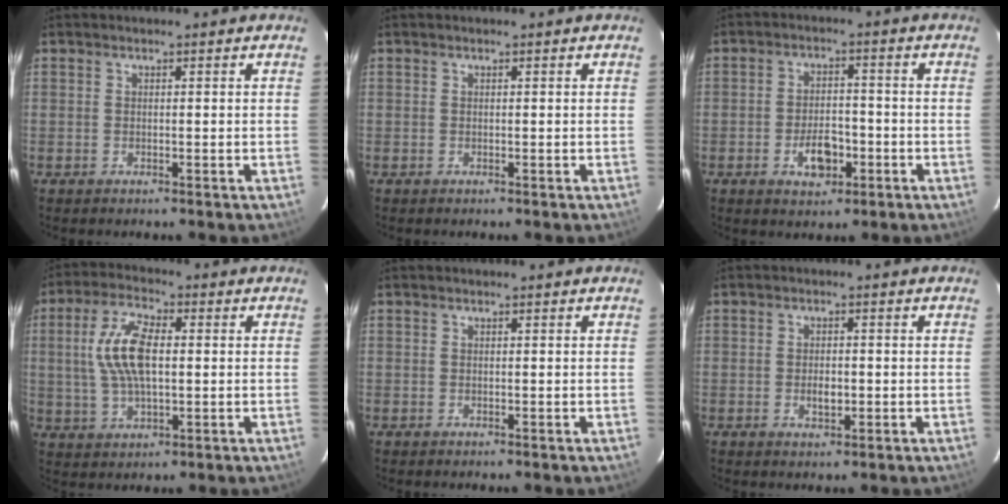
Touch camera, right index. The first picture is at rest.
{"total": 0.0}
{"total": 6.0, "force": [-2.8, 3.3, 4.1], "torque": [-0.078, 0.005, -0.040]}
{"total": 10.9, "force": [1.0, 4.8, 9.8], "torque": [-0.200, 0.012, 0.021]}
{"total": 0.0}
{"total": 2.9, "force": [-0.7, 1.6, 2.4], "torque": [-0.041, -0.002, -0.012]}